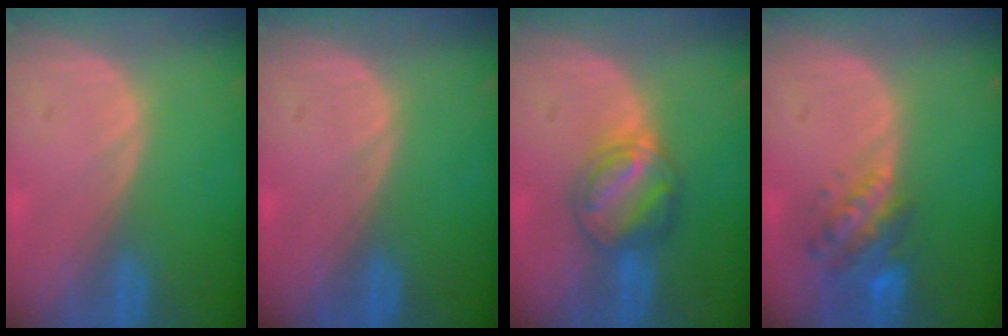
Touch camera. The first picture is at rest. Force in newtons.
{"total": 0.0}
{"total": 6.1, "press": 6.0, "slide": 0.8}
{"total": 6.2, "press": 5.7, "slide": 2.3}